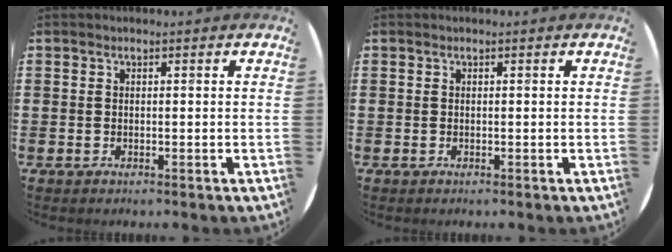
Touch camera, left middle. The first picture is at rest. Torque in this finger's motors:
{"motor_torque": [0.00, 0.00, 0.00, -0.01]}